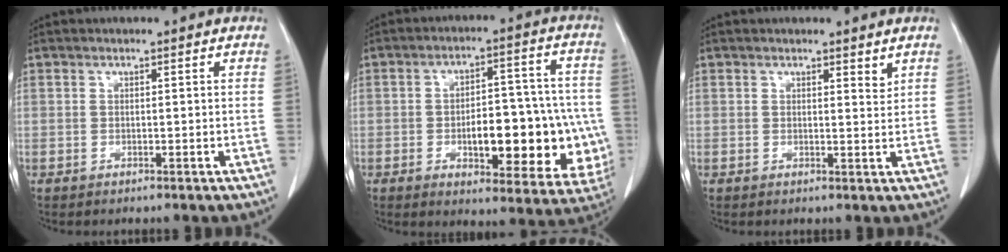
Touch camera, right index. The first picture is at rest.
{"total": 17.5, "force": [-3.6, 6.9, 15.6], "torque": [-0.165, 0.031, -0.026]}
{"total": 1.5, "force": [1.2, 0.4, 0.8], "torque": [-0.013, -0.009, 0.016]}